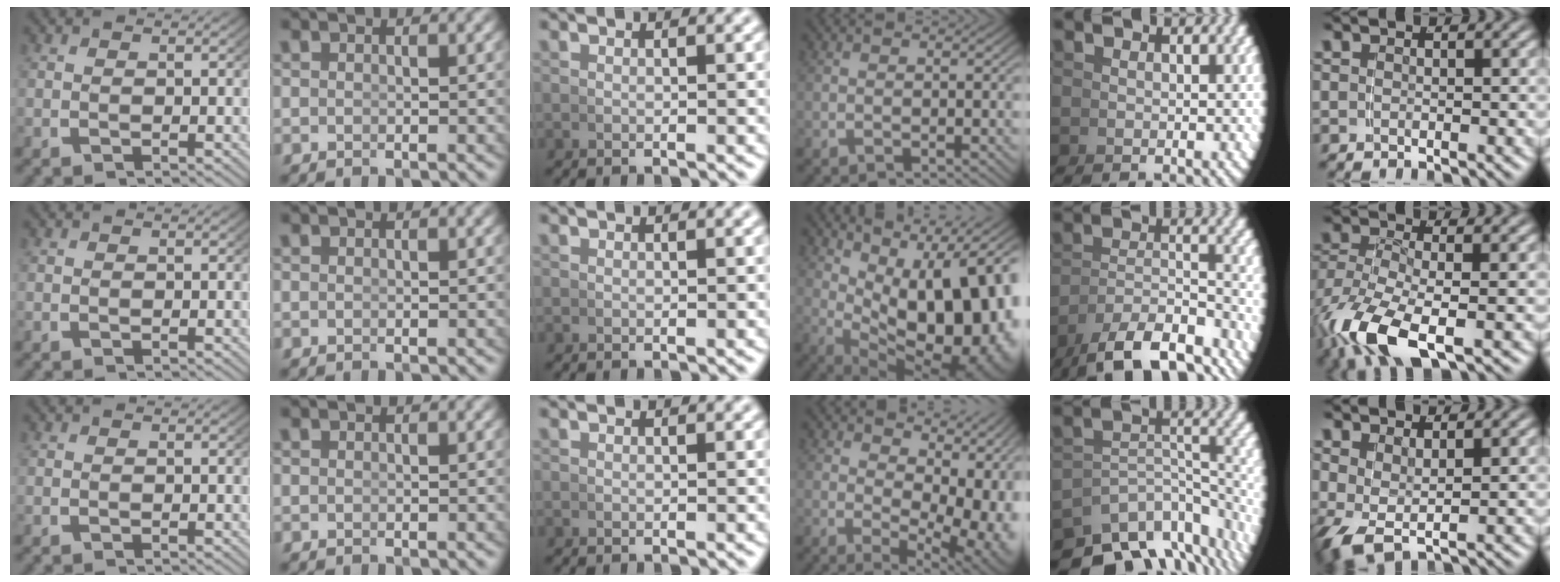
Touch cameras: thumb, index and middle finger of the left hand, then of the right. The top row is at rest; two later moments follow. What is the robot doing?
{"motion": "grasp_and_lifting", "object": "whiteboard"}